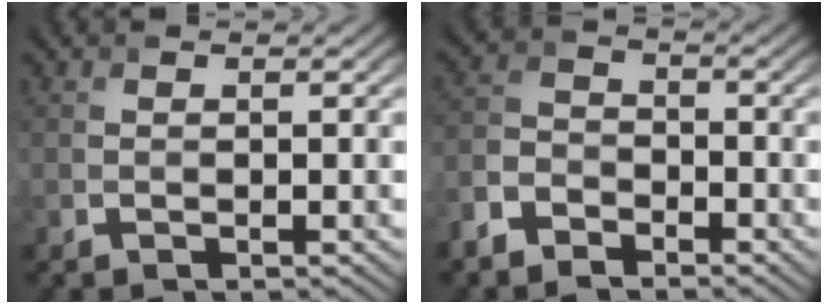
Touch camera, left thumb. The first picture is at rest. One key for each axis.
{"total": 4.7, "fx": -3.4, "fy": 2.6, "fz": 2.0, "tx": -0.055, "ty": 0.002, "tz": -0.081}